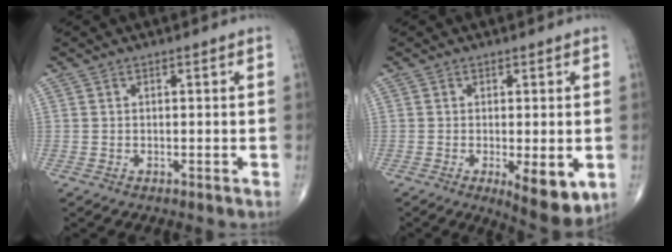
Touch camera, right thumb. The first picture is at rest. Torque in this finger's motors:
{"motor_torque": [0.89, 1.00, 0.46, -0.55, 0.22]}